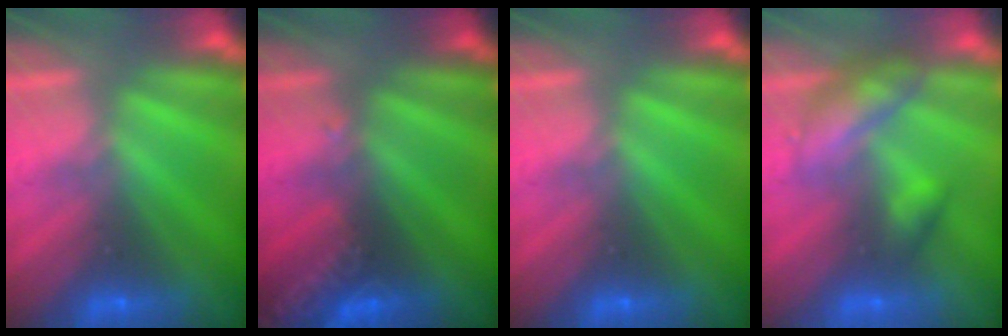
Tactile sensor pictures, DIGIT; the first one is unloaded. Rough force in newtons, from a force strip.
{"total": 2.8}
{"total": 0.0}
{"total": 2.6}